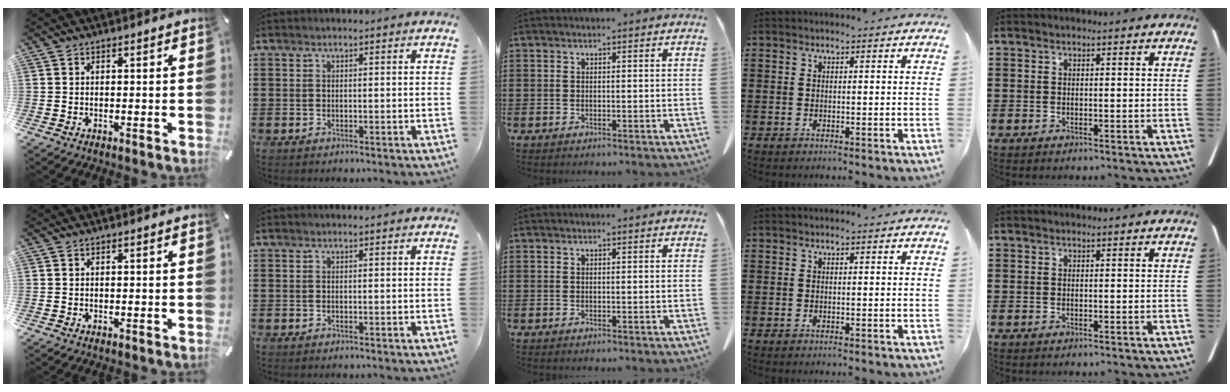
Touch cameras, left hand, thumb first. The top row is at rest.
{}